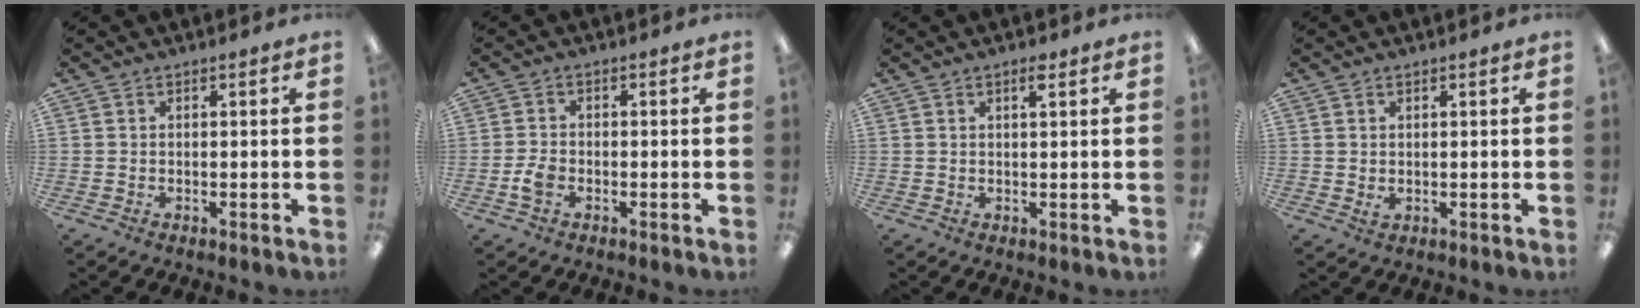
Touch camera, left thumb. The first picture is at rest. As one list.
[{"total": 3.3, "force": [-1.3, 2.1, 2.2], "torque": [-0.043, 0.005, -0.024]}, {"total": 2.2, "force": [1.4, 0.5, 1.6], "torque": [-0.027, -0.002, 0.022]}, {"total": 1.2, "force": [0.4, 0.6, 0.9], "torque": [-0.010, -0.004, 0.006]}]